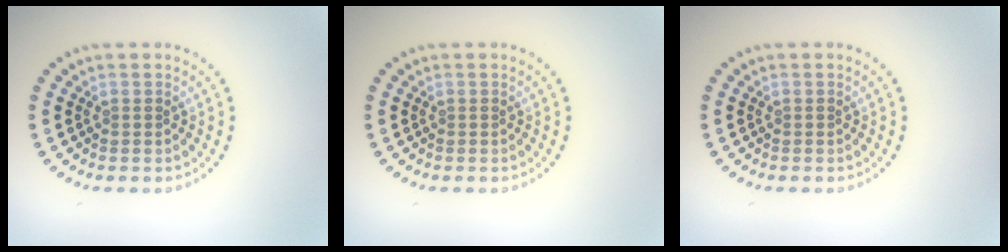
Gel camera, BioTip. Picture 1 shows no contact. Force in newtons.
{"total": 0.0}
{"total": 0.0}